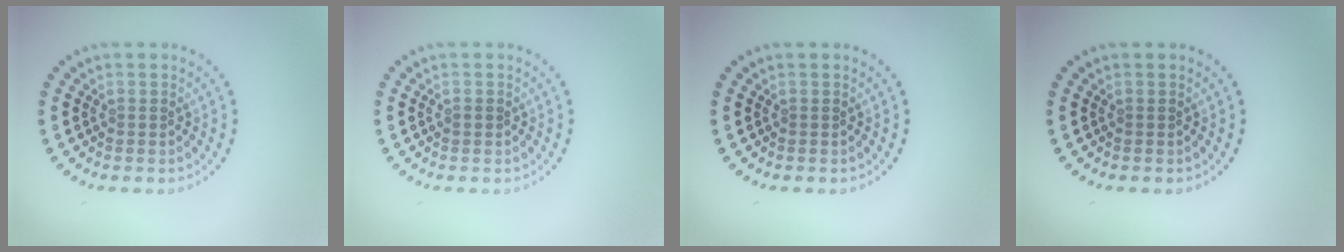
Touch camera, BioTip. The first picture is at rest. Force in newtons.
{"total": 0.7, "press": 0.7, "slide": 0.1}
{"total": 0.0}
{"total": 0.0}